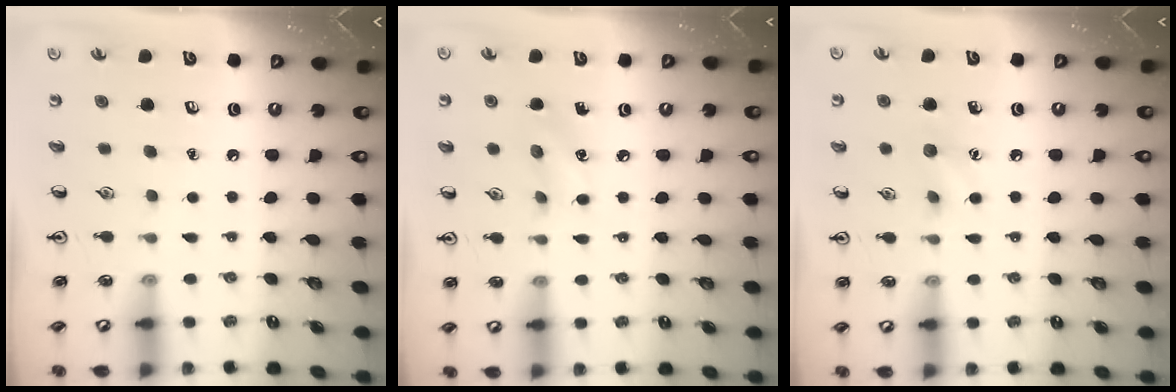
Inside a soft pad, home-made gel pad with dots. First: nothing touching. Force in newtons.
{"total": 6.0, "press": 5.8, "slide": 1.7}
{"total": 6.1, "press": 5.8, "slide": 1.8}